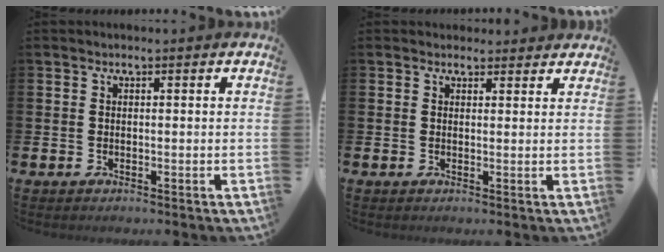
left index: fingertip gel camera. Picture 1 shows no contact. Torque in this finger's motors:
{"motor_torque": [1.04, -1.10, 0.24, -0.01]}